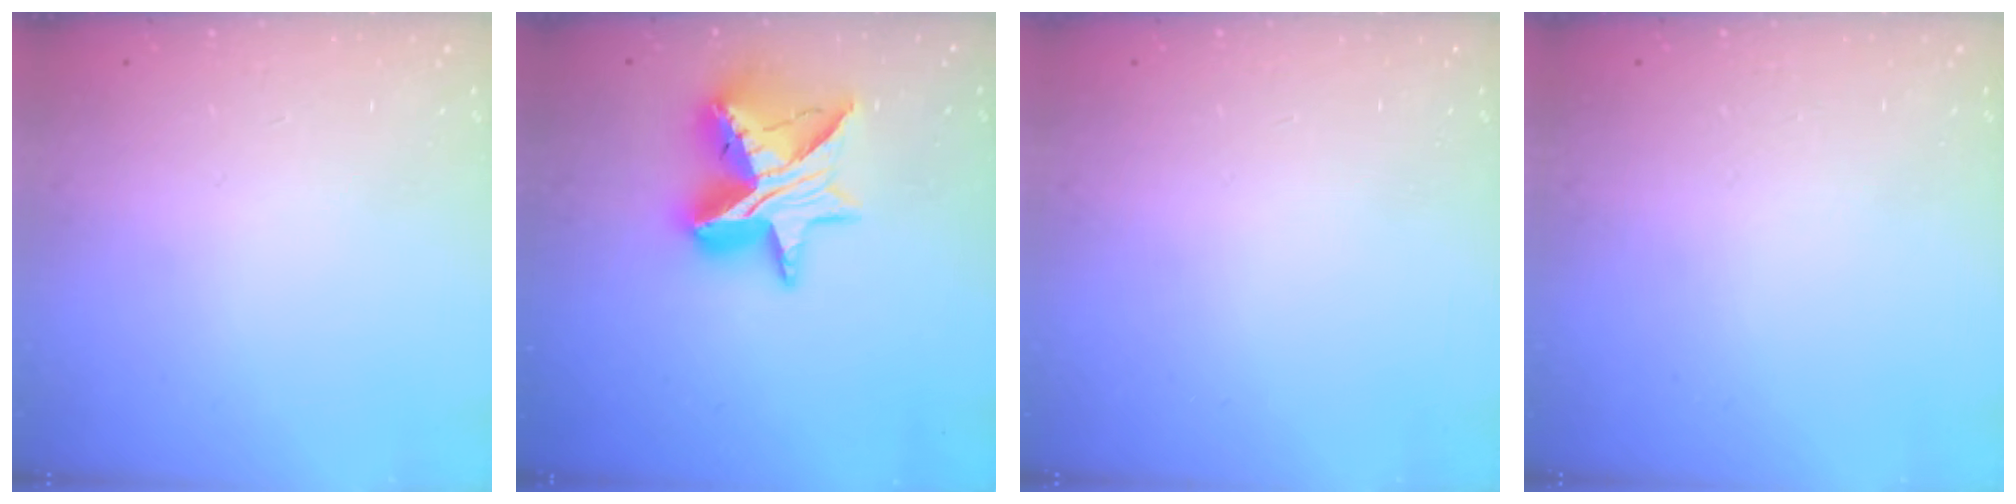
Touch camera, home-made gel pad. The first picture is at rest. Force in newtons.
{"total": 14.6, "press": 14.5, "slide": 1.0}
{"total": 0.0}
{"total": 0.0}